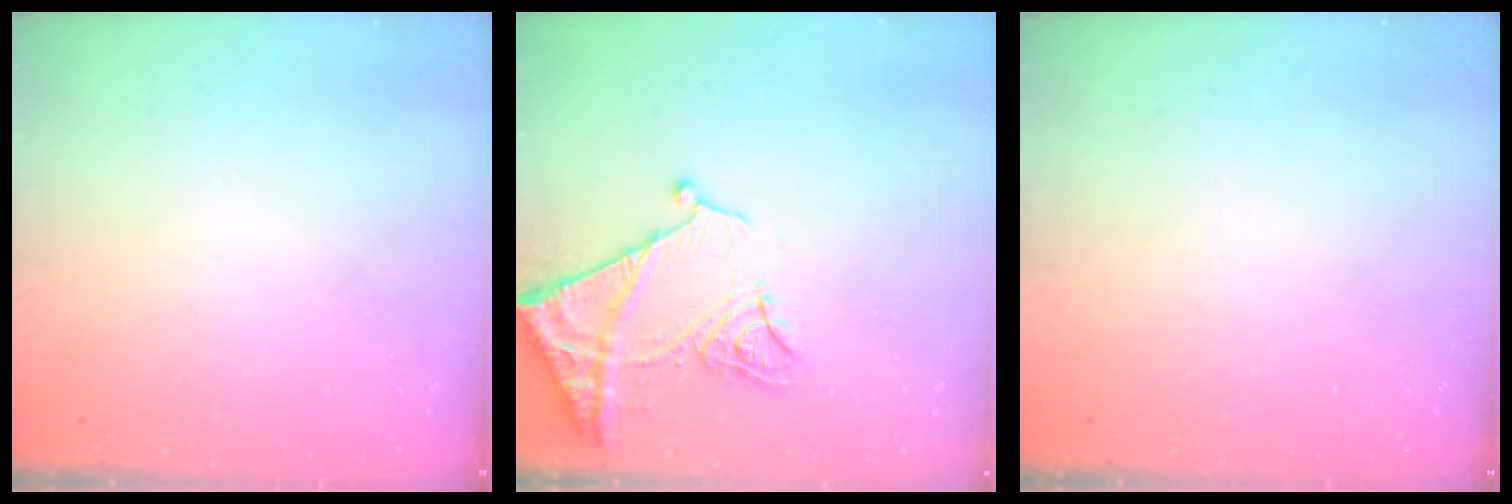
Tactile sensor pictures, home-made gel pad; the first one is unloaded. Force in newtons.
{"total": 11.9, "press": 11.8, "slide": 1.4}
{"total": 0.0}